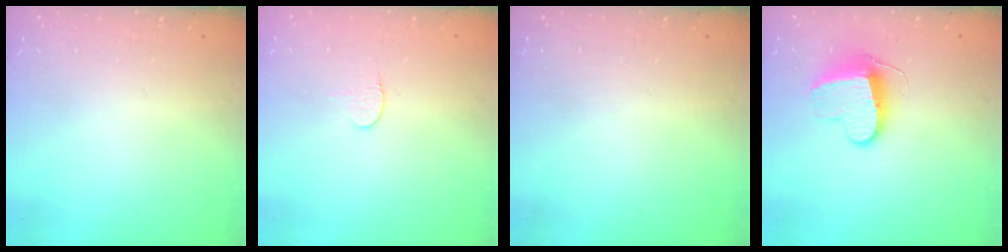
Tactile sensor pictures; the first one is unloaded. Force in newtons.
{"total": 3.9, "press": 3.9, "slide": 0.2}
{"total": 0.0}
{"total": 10.6, "press": 10.6, "slide": 0.2}